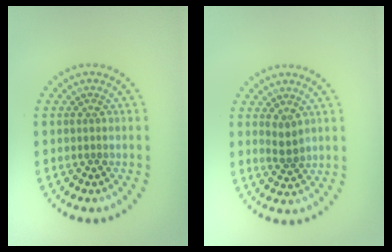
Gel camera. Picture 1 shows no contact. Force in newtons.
{"total": 1.5, "press": 1.3, "slide": 0.7}